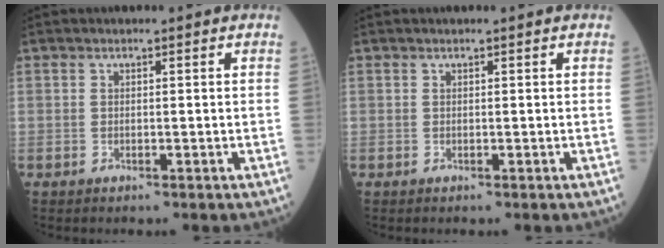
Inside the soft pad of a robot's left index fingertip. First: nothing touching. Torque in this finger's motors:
{"motor_torque": [0.00, 0.00, 0.00, 0.00]}